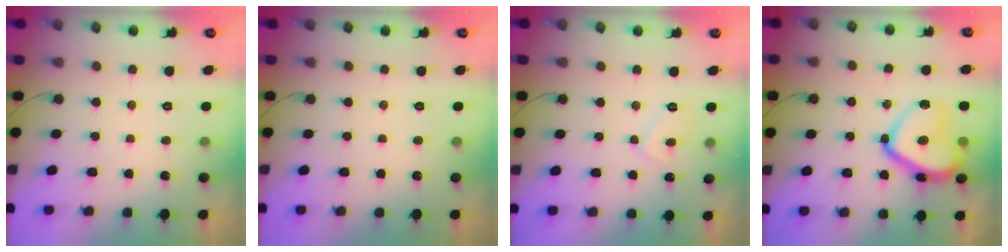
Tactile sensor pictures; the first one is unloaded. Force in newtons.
{"total": 0.0}
{"total": 4.9, "press": 4.9, "slide": 0.1}
{"total": 16.9, "press": 16.9, "slide": 1.4}